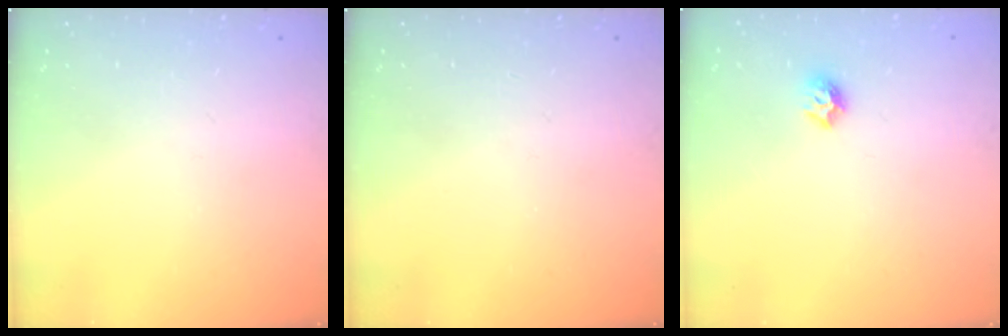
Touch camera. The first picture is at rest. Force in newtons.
{"total": 0.0}
{"total": 6.0, "press": 5.9, "slide": 0.8}